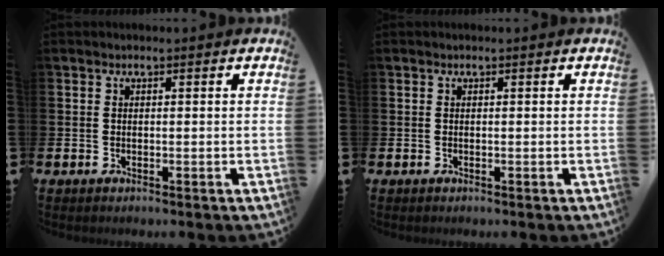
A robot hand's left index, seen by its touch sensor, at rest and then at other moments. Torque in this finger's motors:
{"motor_torque": [0.02, 0.00, 0.00, 0.00]}